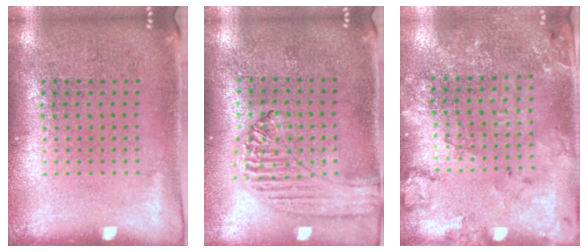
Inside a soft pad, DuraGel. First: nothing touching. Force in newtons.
{"total": 1.3, "press": 1.3, "slide": 0.2}
{"total": 1.7, "press": 1.7, "slide": 0.2}